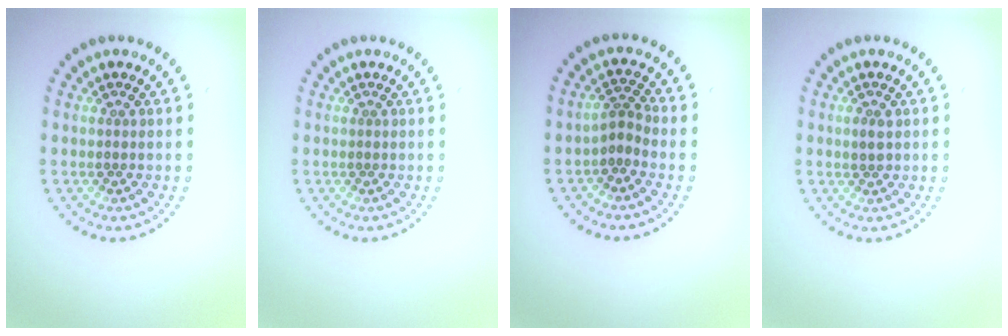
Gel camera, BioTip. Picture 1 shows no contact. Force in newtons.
{"total": 0.0}
{"total": 1.9, "press": 1.2, "slide": 1.5}
{"total": 1.2, "press": 1.2, "slide": 0.2}